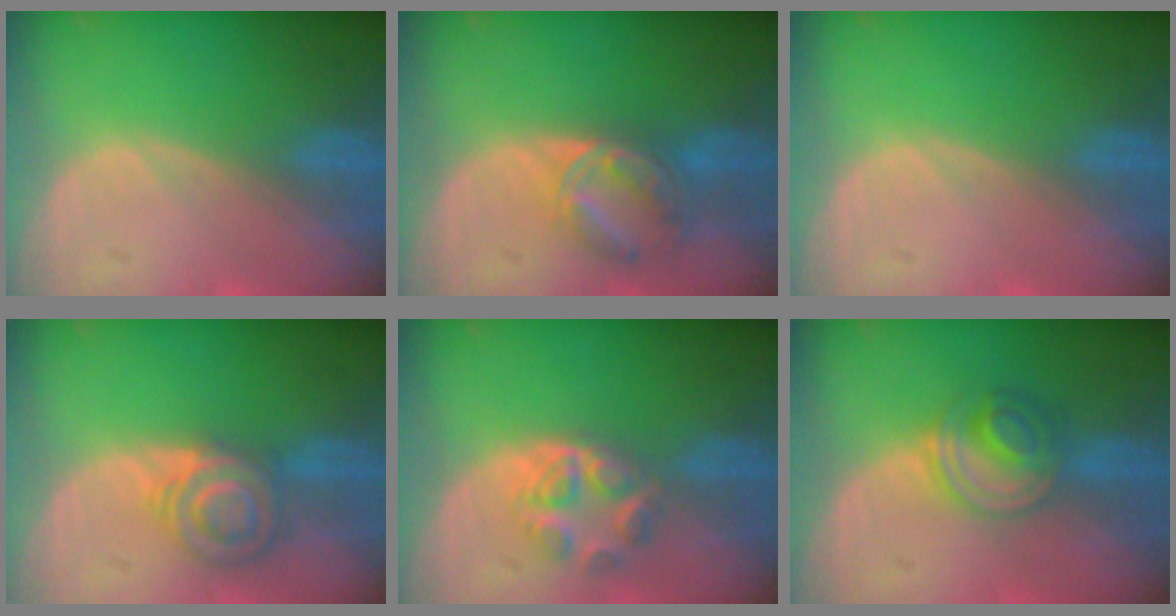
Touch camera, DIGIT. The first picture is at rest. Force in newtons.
{"total": 7.2, "press": 6.0, "slide": 3.9}
{"total": 0.0}
{"total": 6.0, "press": 6.0, "slide": 0.9}
{"total": 5.0, "press": 4.8, "slide": 1.4}
{"total": 5.6, "press": 5.6, "slide": 0.6}